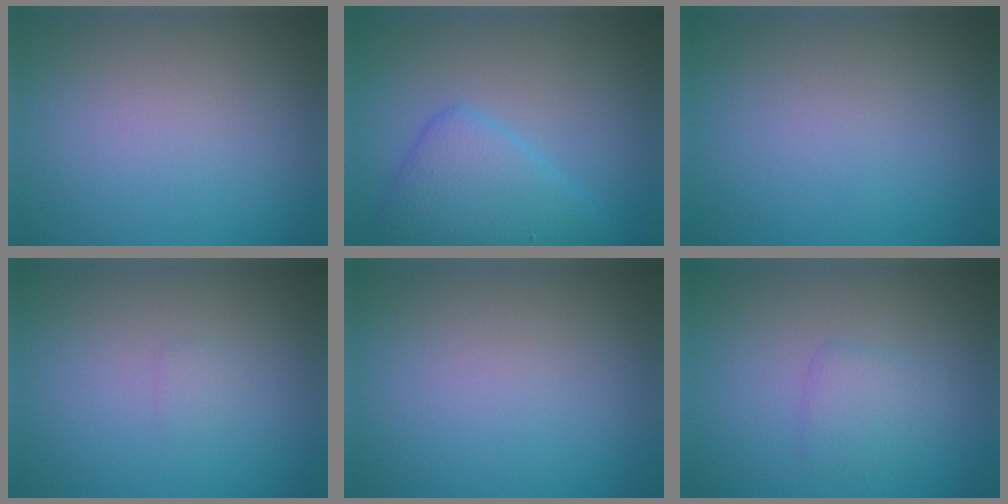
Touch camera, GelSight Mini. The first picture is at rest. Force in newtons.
{"total": 4.2, "press": 4.2, "slide": 0.2}
{"total": 0.0}
{"total": 0.6, "press": 0.6, "slide": 0.0}
{"total": 0.0}
{"total": 1.8, "press": 1.8, "slide": 0.1}